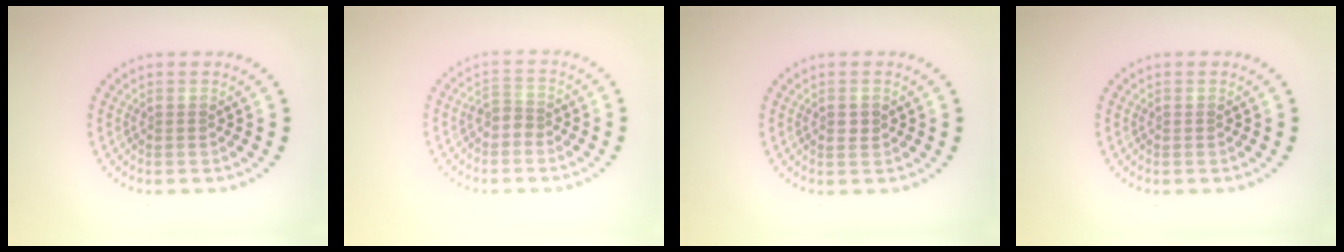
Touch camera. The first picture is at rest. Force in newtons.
{"total": 1.6, "press": 1.2, "slide": 1.0}
{"total": 0.9, "press": 0.9, "slide": 0.2}
{"total": 0.0}